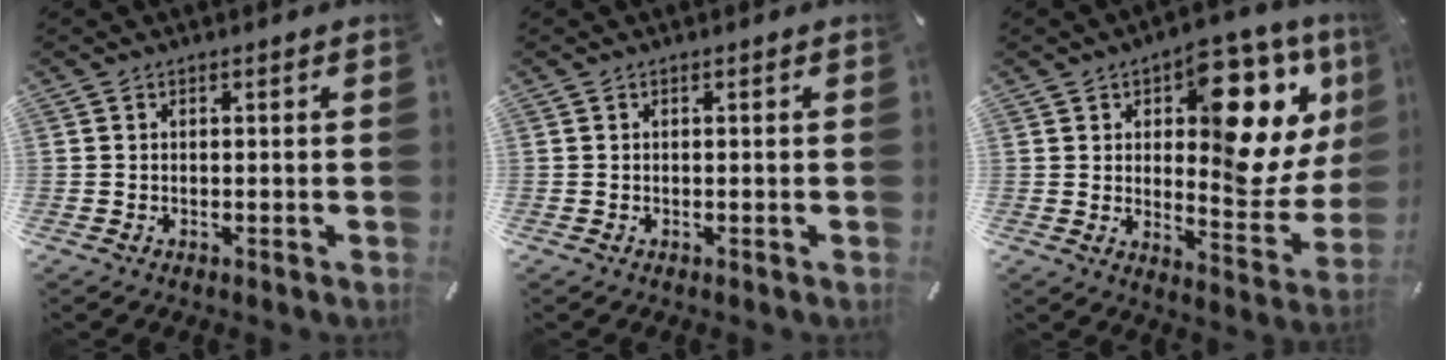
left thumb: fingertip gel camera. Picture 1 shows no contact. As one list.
[{"total": 0.0}, {"total": 18.9, "force": [7.9, 9.7, 14.1], "torque": [-0.155, -0.073, 0.125]}]